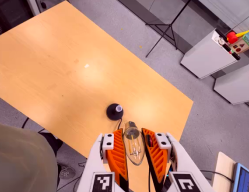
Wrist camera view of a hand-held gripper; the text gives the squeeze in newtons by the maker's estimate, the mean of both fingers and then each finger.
{"total": 15.7, "left": 16.8, "right": 14.6}